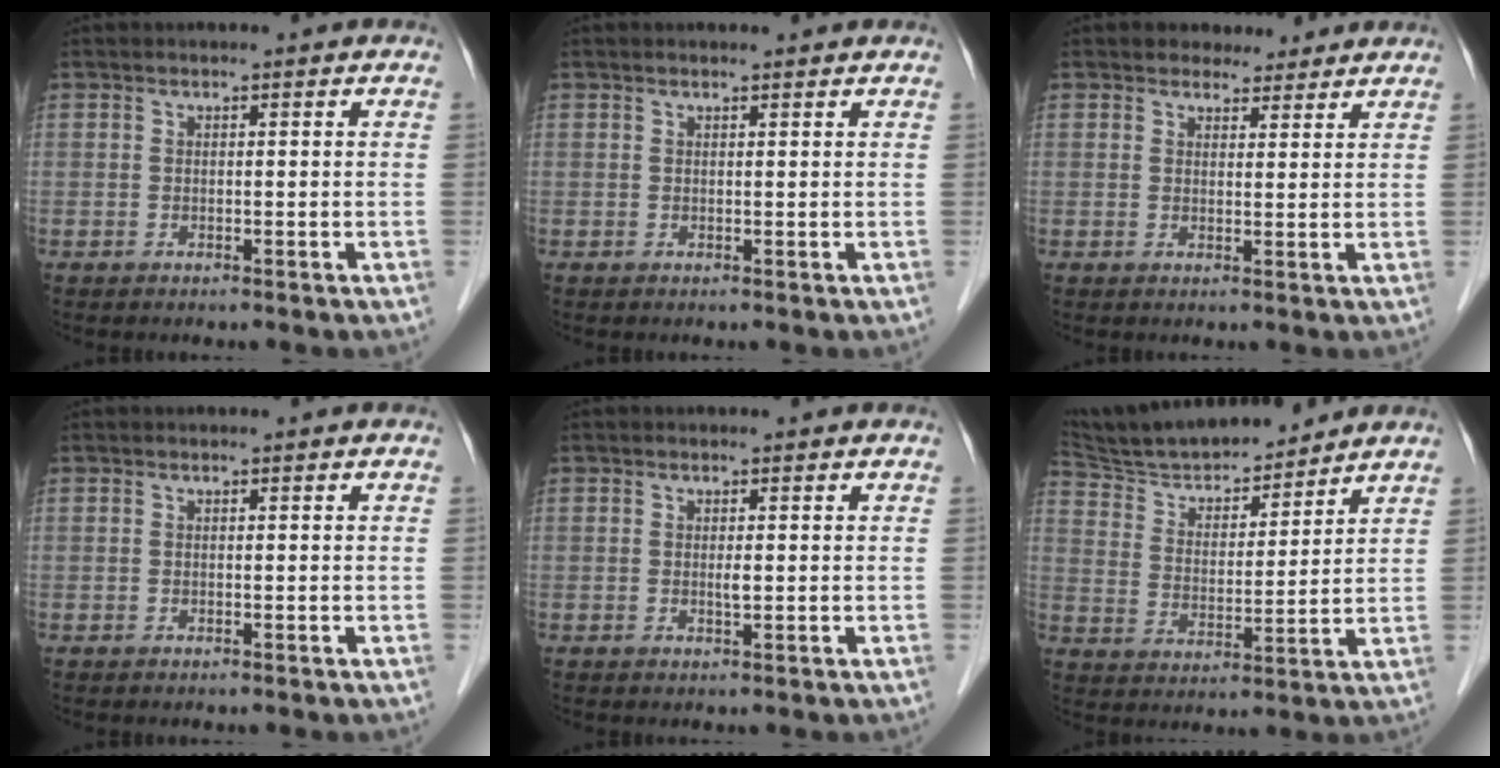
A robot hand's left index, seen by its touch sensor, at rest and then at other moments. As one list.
[{"total": 1.4, "force": [1.4, 0.1, 0.5], "torque": [-0.011, 0.012, 0.020]}, {"total": 3.6, "force": [3.2, 1.6, 0.3], "torque": [-0.002, 0.004, 0.042]}, {"total": 0.0}, {"total": 0.9, "force": [0.1, 0.2, 0.9], "torque": [-0.020, -0.002, 0.001]}, {"total": 15.2, "force": [14.1, 2.5, 5.0], "torque": [-0.088, 0.011, 0.245]}]